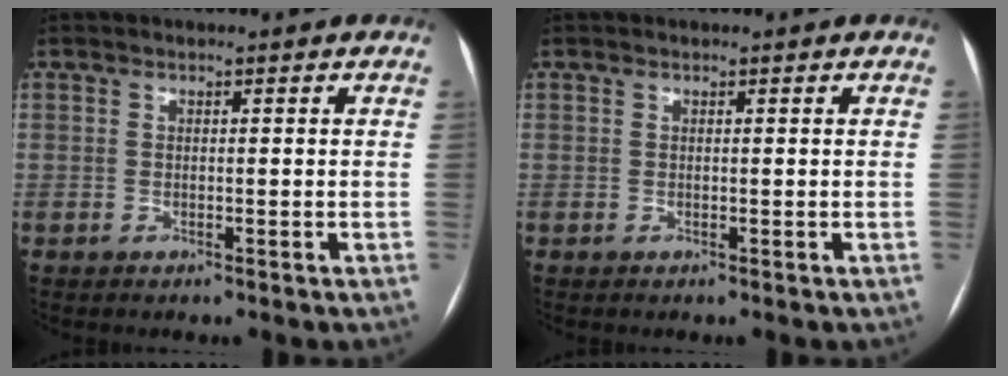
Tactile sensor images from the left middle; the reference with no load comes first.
{"total": 0.0}